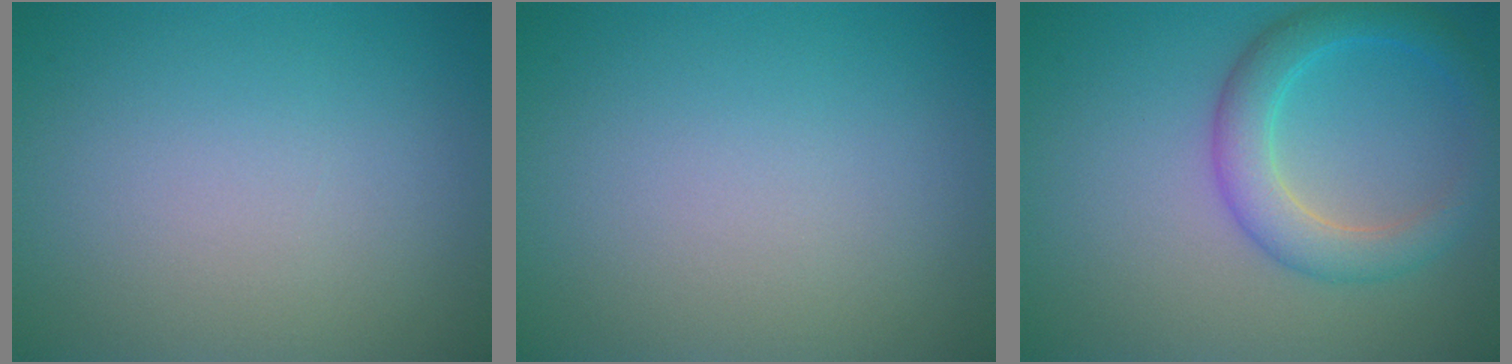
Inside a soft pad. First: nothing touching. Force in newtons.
{"total": 0.0}
{"total": 4.1, "press": 4.1, "slide": 0.2}